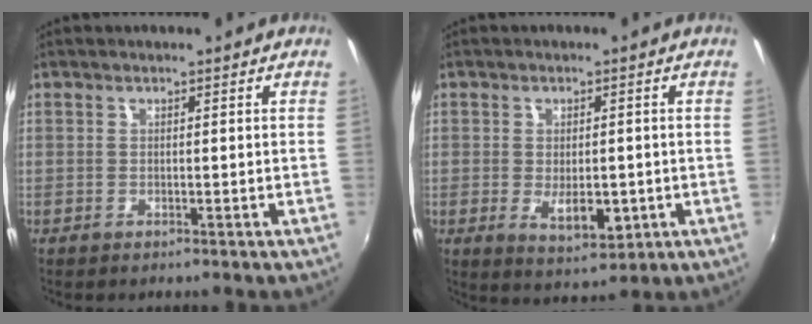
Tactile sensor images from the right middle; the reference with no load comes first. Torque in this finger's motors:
{"motor_torque": [0.20, -0.12, 0.06, 0.06]}